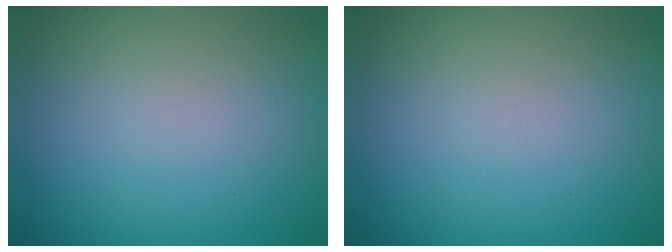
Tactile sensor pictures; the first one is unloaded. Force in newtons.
{"total": 0.0}